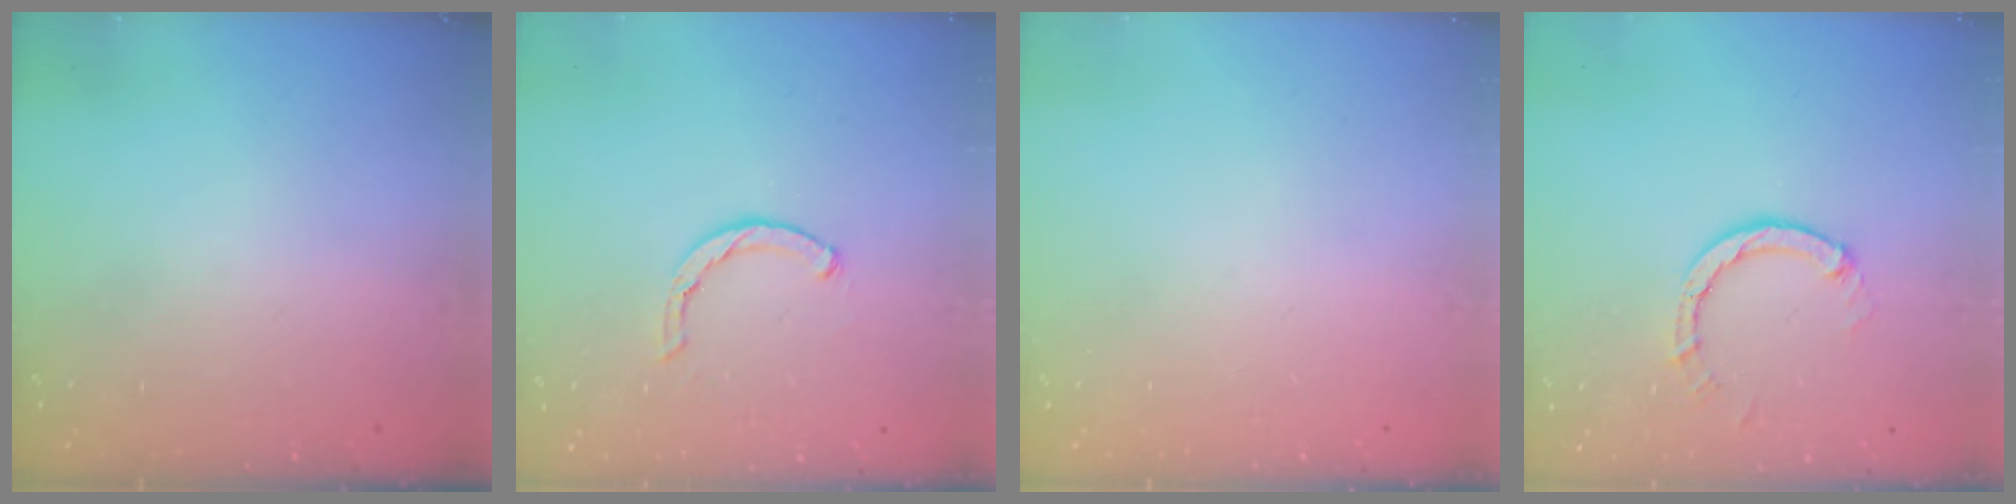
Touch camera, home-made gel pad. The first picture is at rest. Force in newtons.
{"total": 1.4, "press": 1.3, "slide": 0.3}
{"total": 0.0}
{"total": 3.2, "press": 3.2, "slide": 0.2}